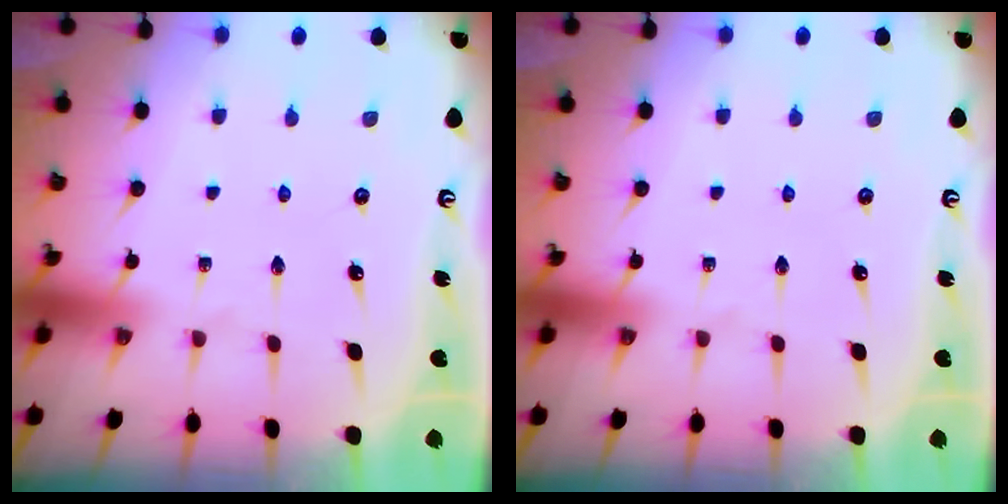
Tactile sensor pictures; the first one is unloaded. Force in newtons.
{"total": 0.0}